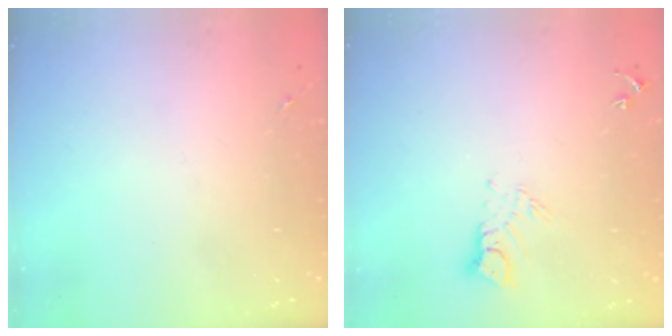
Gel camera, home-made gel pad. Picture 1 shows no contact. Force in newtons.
{"total": 5.7, "press": 5.7, "slide": 0.5}